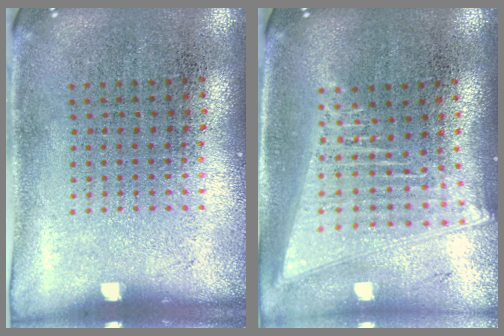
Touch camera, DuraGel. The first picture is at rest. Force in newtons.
{"total": 2.0, "press": 1.7, "slide": 1.1}